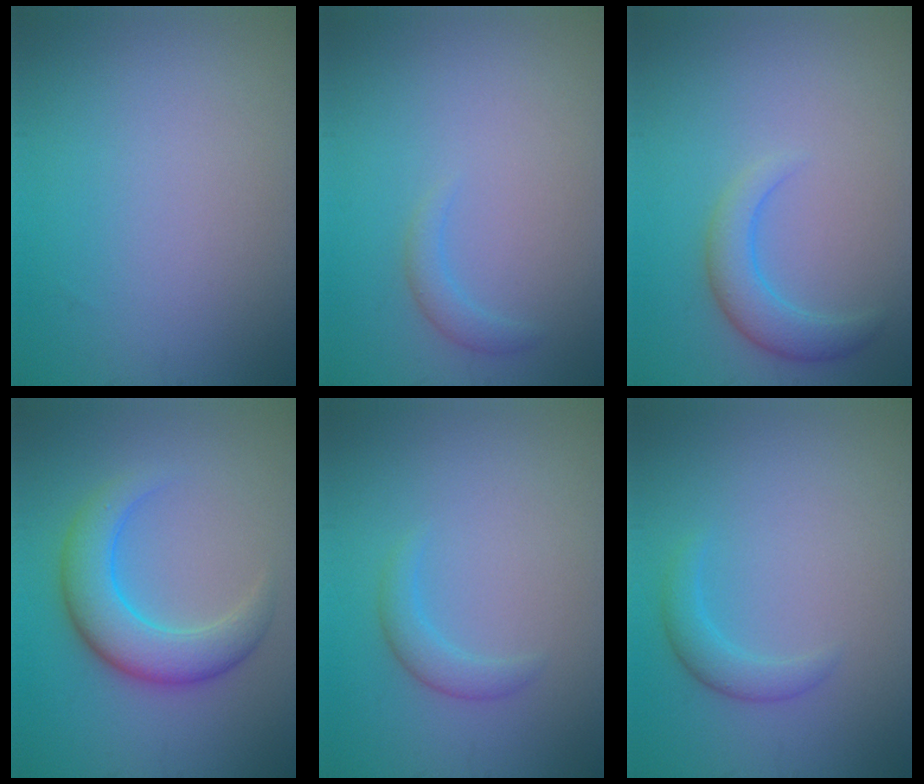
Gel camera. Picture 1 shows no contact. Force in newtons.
{"total": 1.3, "press": 1.3, "slide": 0.1}
{"total": 2.9, "press": 2.9, "slide": 0.1}
{"total": 5.5, "press": 5.5, "slide": 0.1}
{"total": 1.7, "press": 1.7, "slide": 0.2}
{"total": 1.8, "press": 1.8, "slide": 0.0}